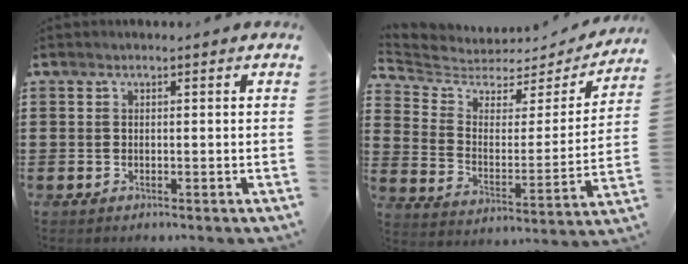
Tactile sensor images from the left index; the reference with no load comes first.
{"total": 4.6, "force": [4.0, 2.0, 0.9], "torque": [-0.048, -0.032, 0.063]}